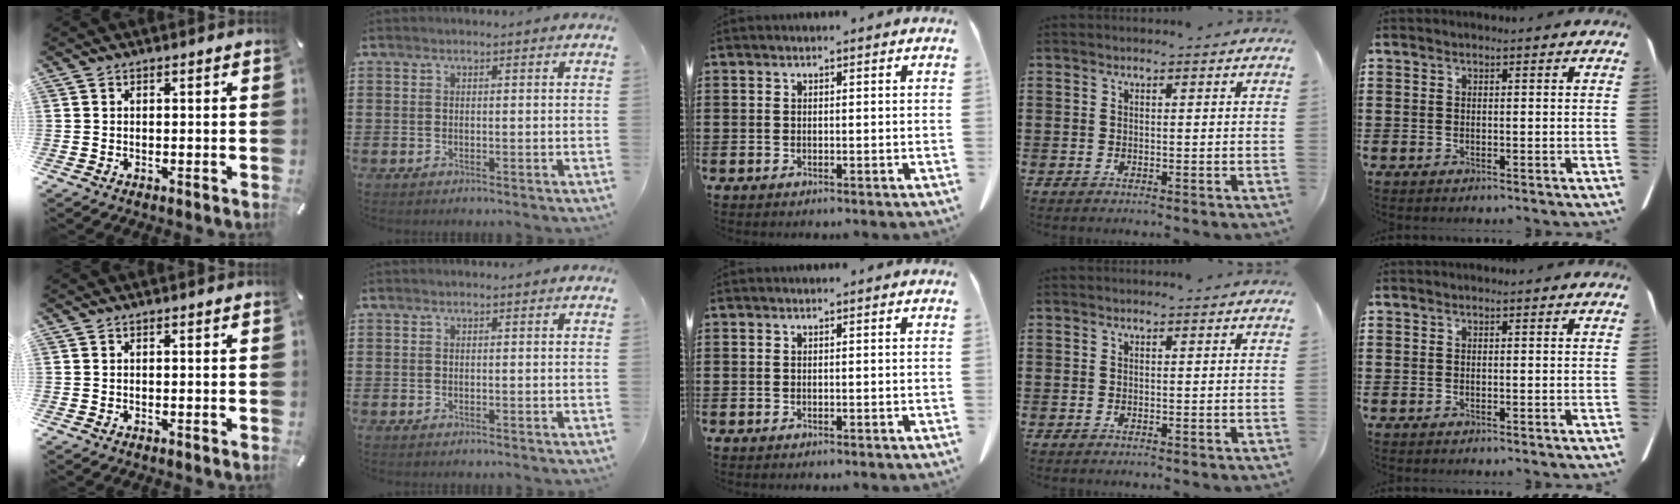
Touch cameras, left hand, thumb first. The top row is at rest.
{}